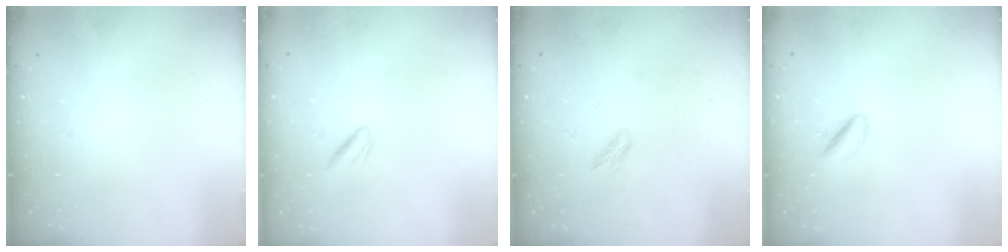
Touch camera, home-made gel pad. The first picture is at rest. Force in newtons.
{"total": 2.0, "press": 1.7, "slide": 1.1}
{"total": 2.2, "press": 2.1, "slide": 0.7}
{"total": 2.8, "press": 2.6, "slide": 0.9}